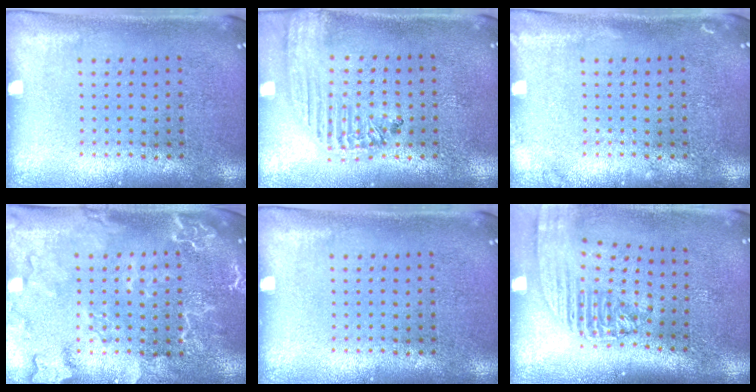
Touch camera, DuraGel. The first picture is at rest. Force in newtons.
{"total": 1.8, "press": 1.7, "slide": 0.7}
{"total": 0.7, "press": 0.7, "slide": 0.2}
{"total": 2.5, "press": 2.4, "slide": 0.4}
{"total": 0.0}
{"total": 2.2, "press": 1.7, "slide": 1.3}